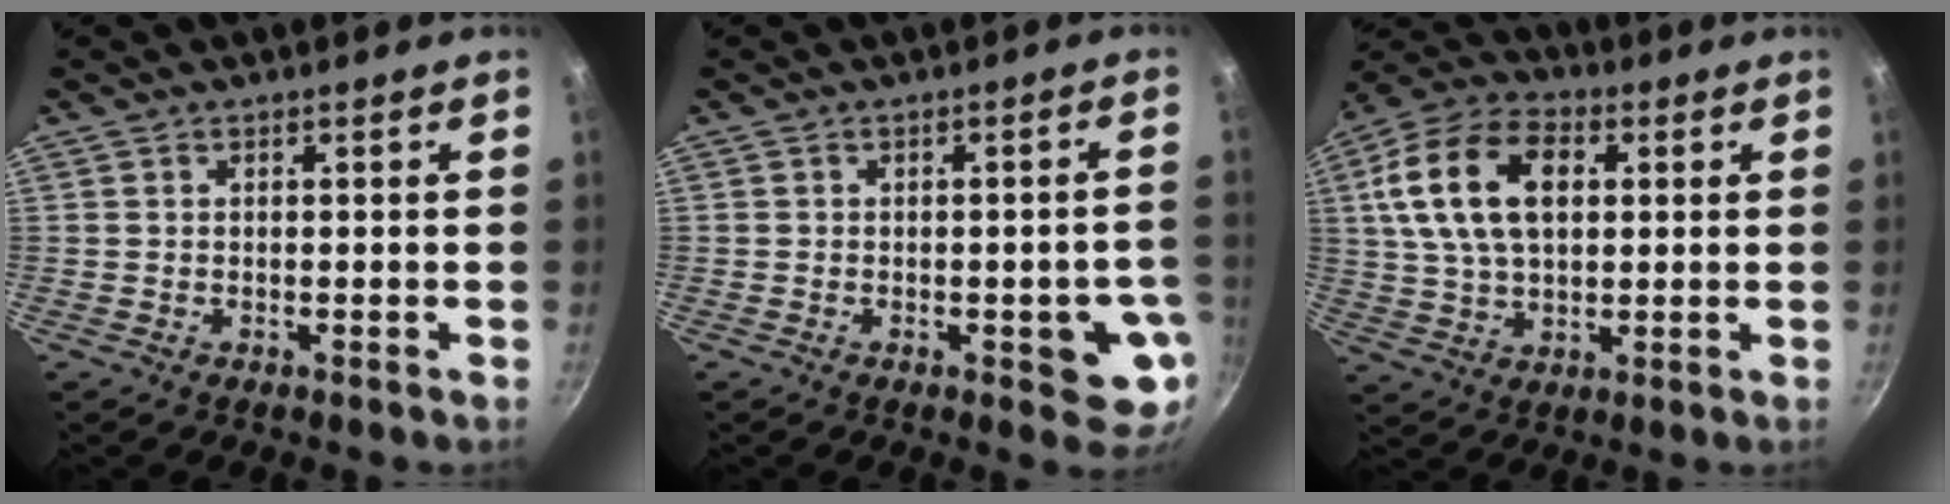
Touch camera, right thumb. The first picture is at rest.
{"total": 8.1, "force": [-2.2, 3.3, 7.1], "torque": [-0.053, 0.004, -0.026]}
{"total": 17.2, "force": [3.9, 10.8, 12.8], "torque": [-0.224, 0.012, 0.061]}